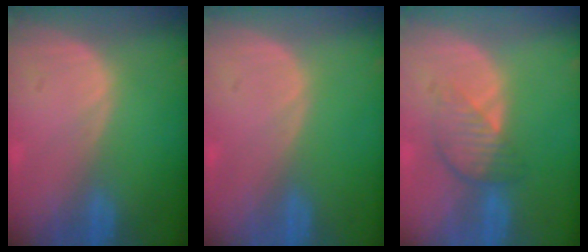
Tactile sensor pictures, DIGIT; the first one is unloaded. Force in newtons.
{"total": 0.0}
{"total": 4.5, "press": 4.1, "slide": 1.9}